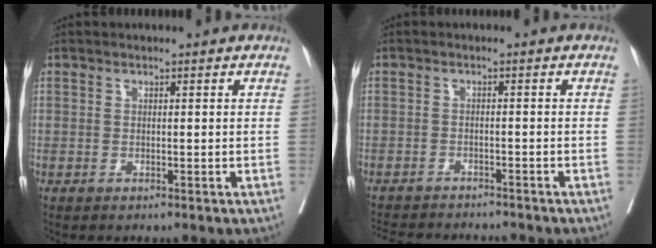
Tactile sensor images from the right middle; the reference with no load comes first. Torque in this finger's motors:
{"motor_torque": [0.21, -0.38, 0.05, 0.01]}